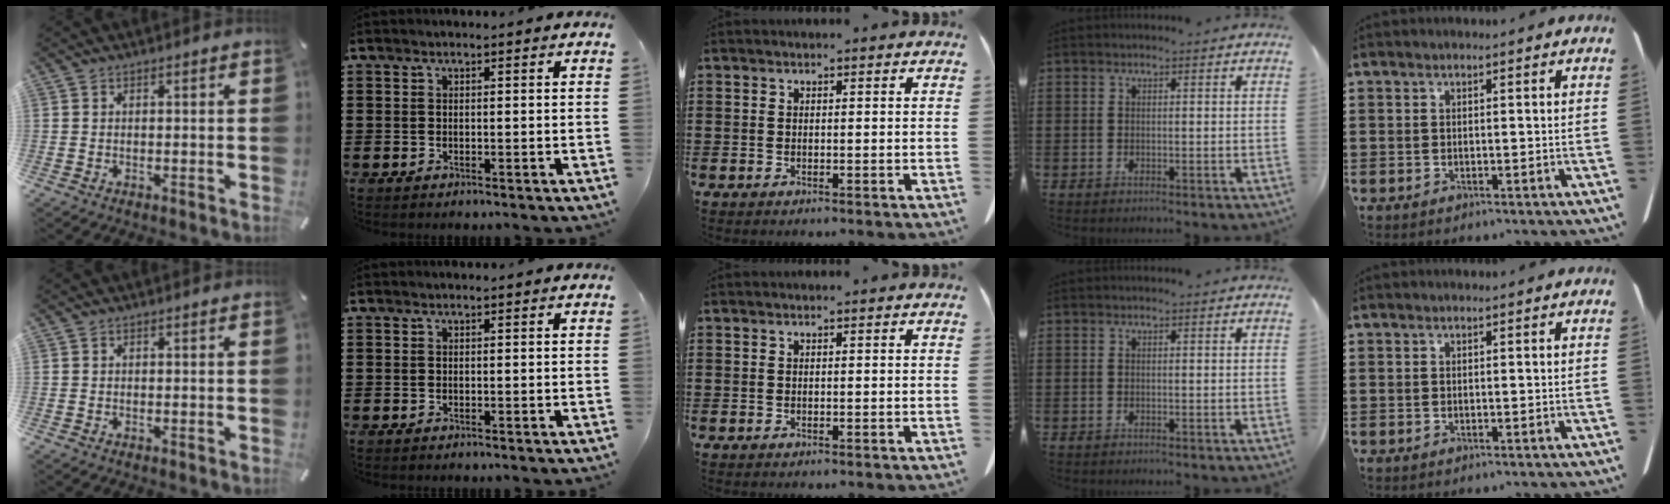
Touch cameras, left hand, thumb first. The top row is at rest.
{}